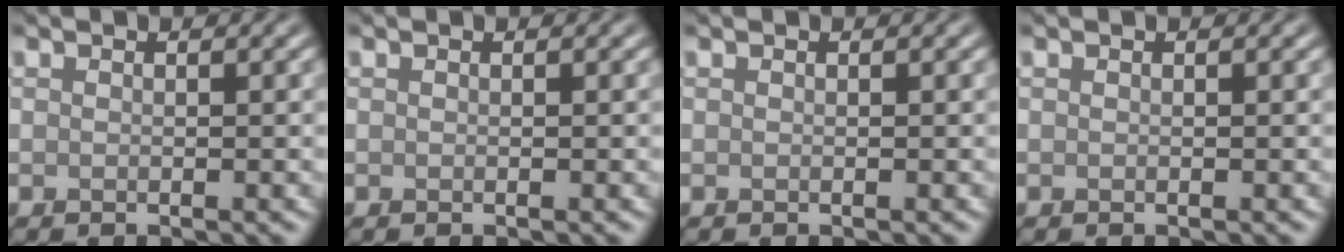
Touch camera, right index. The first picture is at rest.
{"total": 0.0}
{"total": 0.0}
{"total": 0.0}